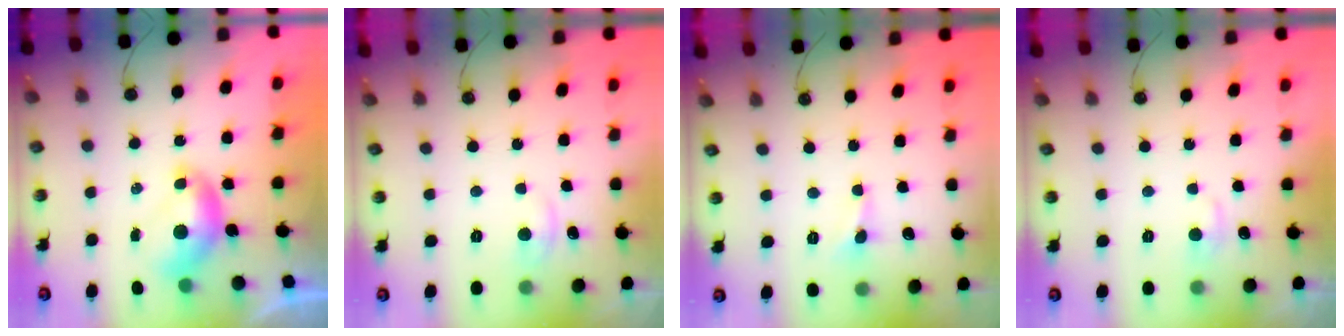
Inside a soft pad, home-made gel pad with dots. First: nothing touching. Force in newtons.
{"total": 0.7, "press": 0.3, "slide": 0.7}
{"total": 0.0}
{"total": 0.9, "press": 0.7, "slide": 0.6}